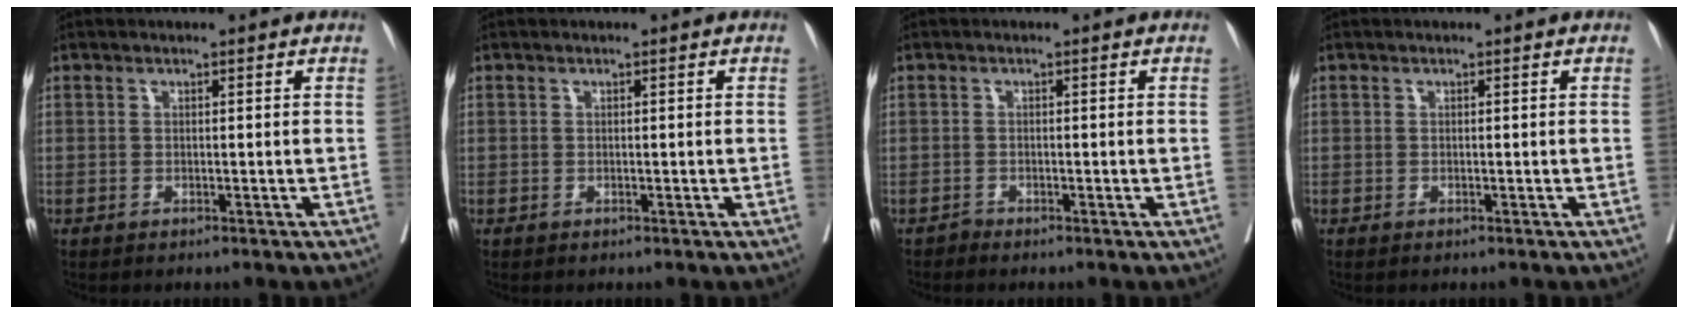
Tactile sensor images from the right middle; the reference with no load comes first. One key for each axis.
{"total": 0.0}
{"total": 0.6, "fx": -0.5, "fy": -0.1, "fz": -0.1, "tx": -0.001, "ty": -0.003, "tz": -0.011}
{"total": 0.0}